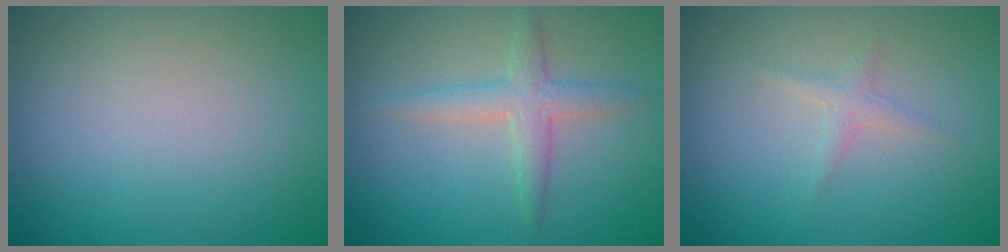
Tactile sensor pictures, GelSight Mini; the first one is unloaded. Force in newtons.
{"total": 2.5, "press": 2.5, "slide": 0.1}
{"total": 1.0, "press": 1.0, "slide": 0.1}